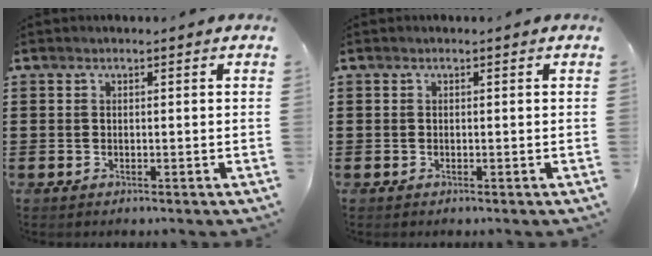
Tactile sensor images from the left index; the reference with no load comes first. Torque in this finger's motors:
{"motor_torque": [0.02, 0.04, 0.00, 0.00]}